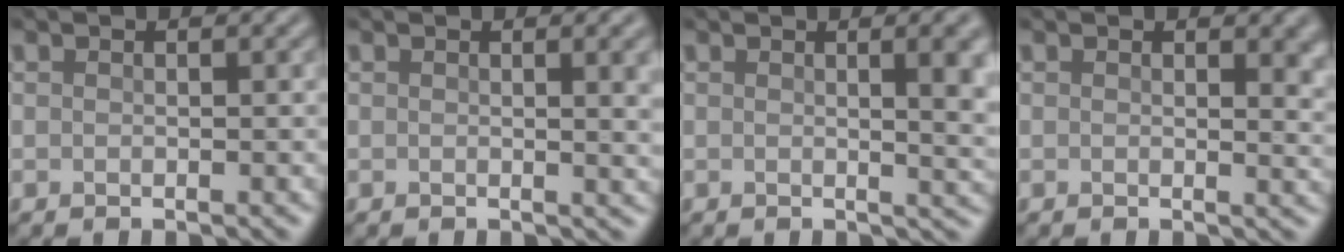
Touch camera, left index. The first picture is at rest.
{"total": 3.5, "force": [0.8, 1.2, 3.2], "torque": [-0.026, 0.004, 0.008]}
{"total": 5.5, "force": [1.0, 1.9, 5.1], "torque": [-0.037, 0.004, 0.014]}
{"total": 2.5, "force": [0.9, 0.9, 2.2], "torque": [-0.018, -0.003, 0.012]}